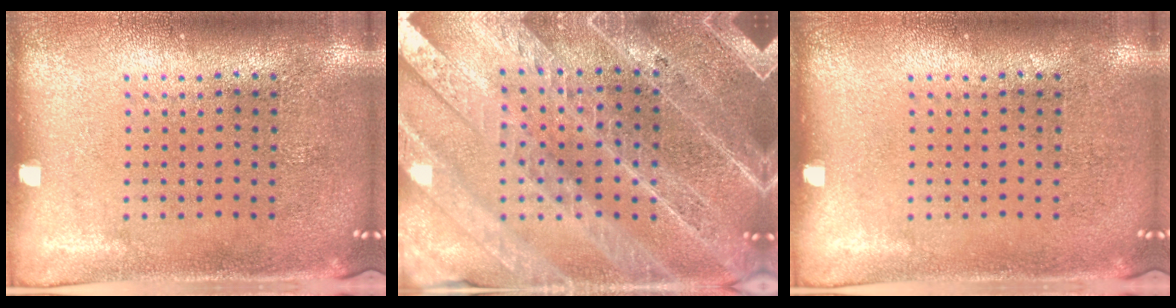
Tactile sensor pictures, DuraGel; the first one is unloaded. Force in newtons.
{"total": 4.4, "press": 3.9, "slide": 2.1}
{"total": 0.0}